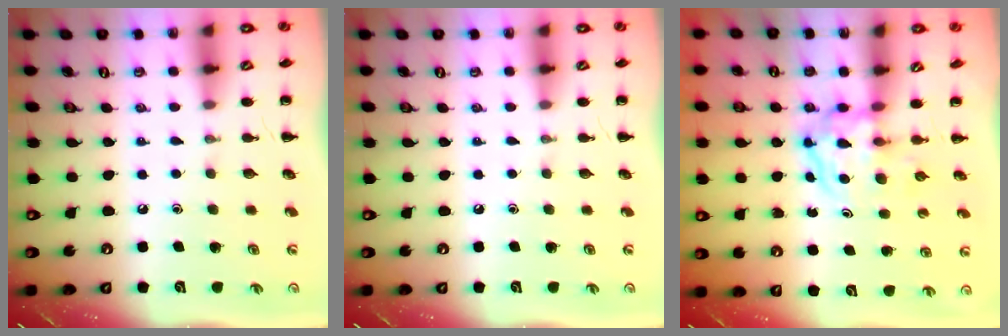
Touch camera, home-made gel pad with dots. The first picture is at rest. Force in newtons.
{"total": 0.0}
{"total": 3.8, "press": 3.8, "slide": 0.4}